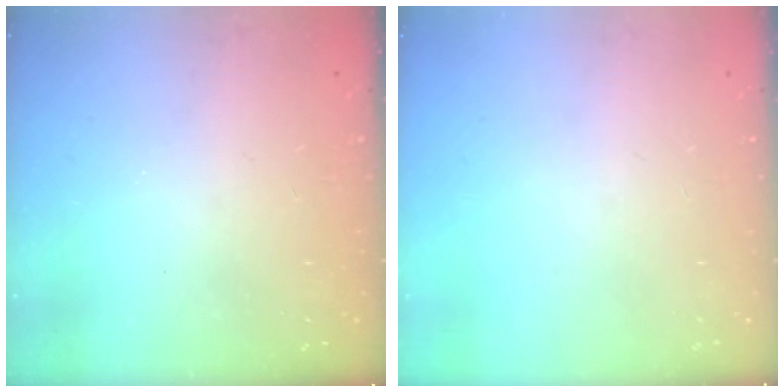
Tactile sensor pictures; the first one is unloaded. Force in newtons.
{"total": 0.0}